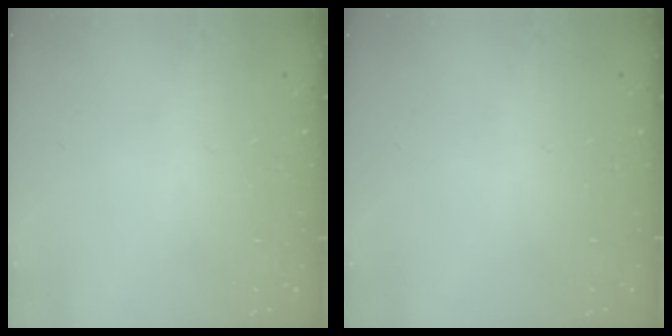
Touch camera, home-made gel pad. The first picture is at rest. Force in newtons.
{"total": 0.0}